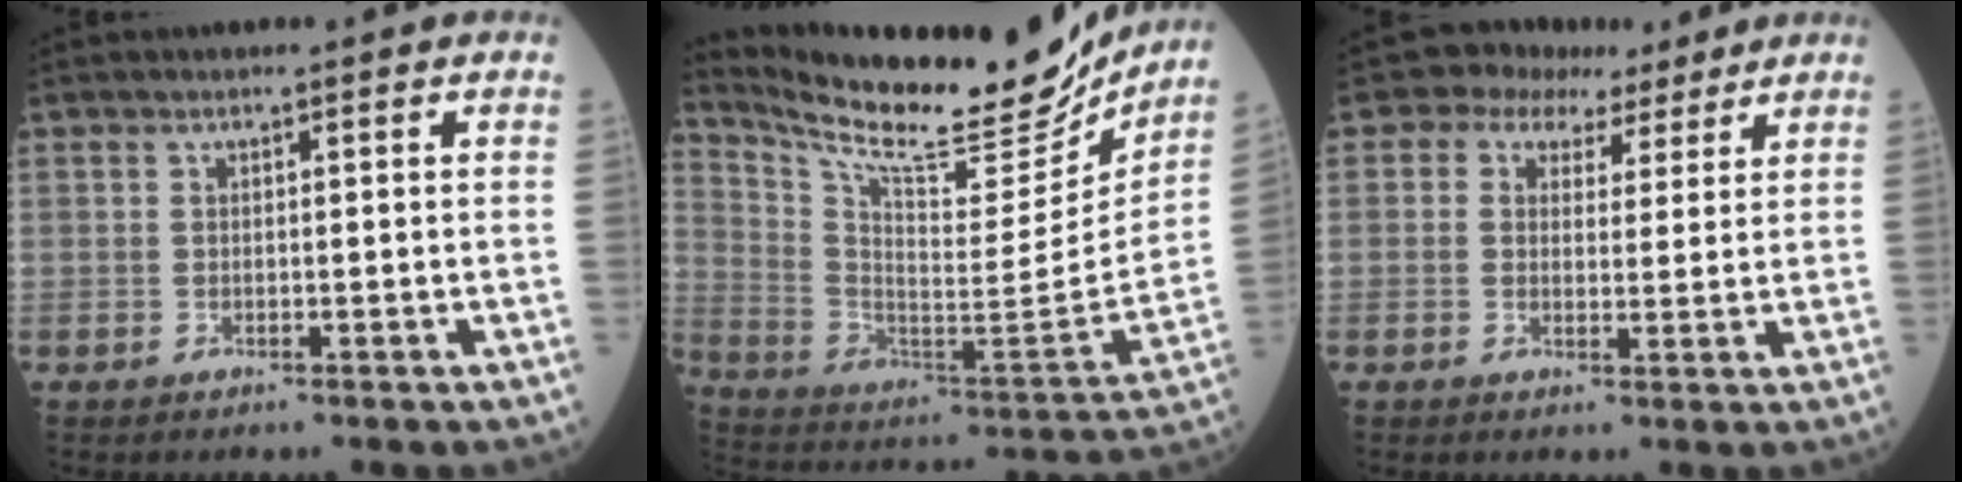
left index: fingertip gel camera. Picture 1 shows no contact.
{"total": 23.4, "force": [20.7, 4.4, 9.9], "torque": [-0.185, -0.045, 0.317]}
{"total": 5.7, "force": [3.7, 4.1, 1.5], "torque": [-0.019, 0.031, 0.054]}